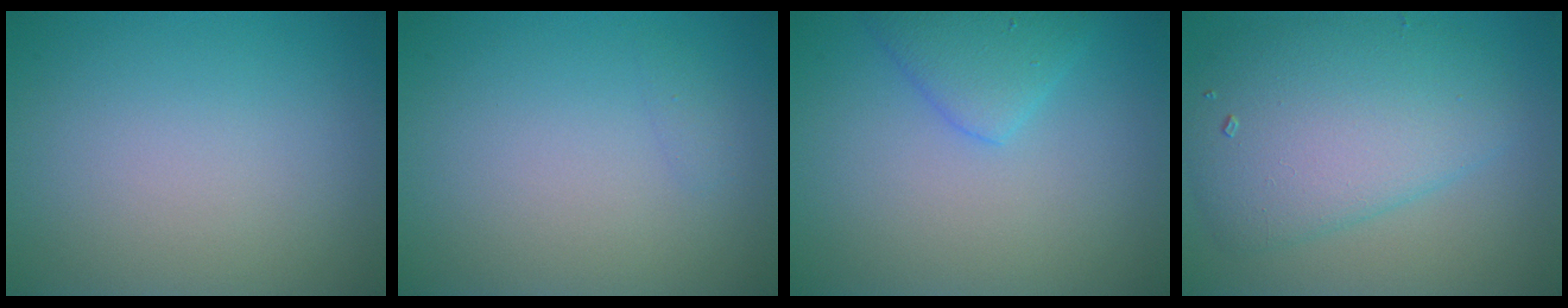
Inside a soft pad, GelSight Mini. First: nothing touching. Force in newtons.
{"total": 0.5, "press": 0.5, "slide": 0.0}
{"total": 2.8, "press": 2.8, "slide": 0.2}
{"total": 7.1, "press": 7.1, "slide": 0.1}